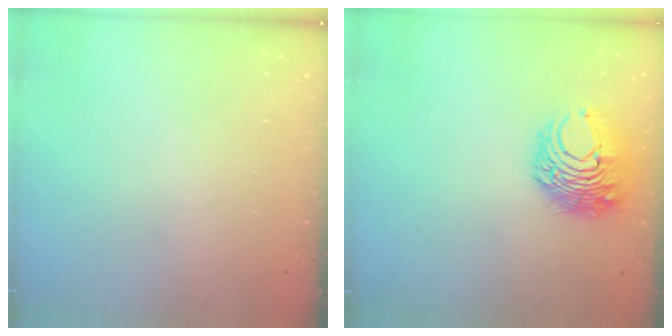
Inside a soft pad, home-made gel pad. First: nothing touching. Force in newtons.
{"total": 10.7, "press": 10.7, "slide": 0.6}